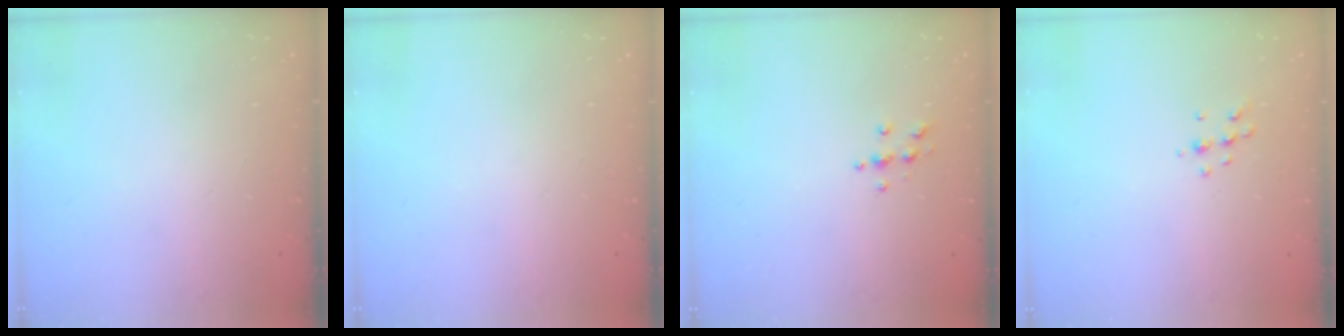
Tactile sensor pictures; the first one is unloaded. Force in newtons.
{"total": 0.0}
{"total": 3.9, "press": 3.8, "slide": 0.4}
{"total": 5.7, "press": 5.6, "slide": 1.0}